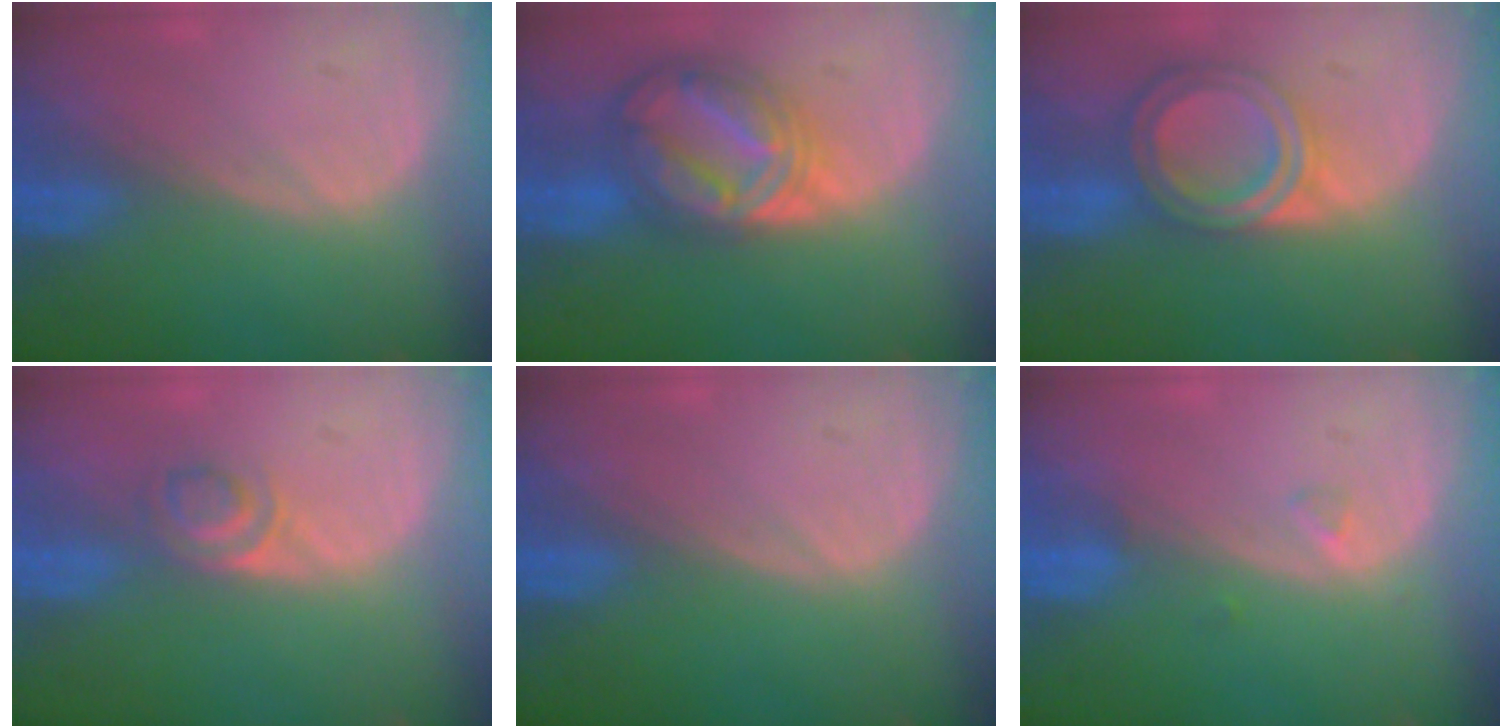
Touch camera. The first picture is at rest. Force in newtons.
{"total": 8.6, "press": 8.5, "slide": 0.6}
{"total": 6.7, "press": 6.0, "slide": 3.1}
{"total": 2.8, "press": 2.7, "slide": 1.0}
{"total": 0.0}
{"total": 1.0, "press": 1.0, "slide": 0.2}